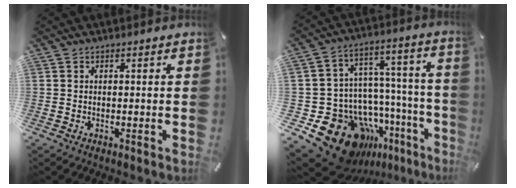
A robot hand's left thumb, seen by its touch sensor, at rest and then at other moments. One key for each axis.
{"total": 19.9, "fx": -12.7, "fy": 12.3, "fz": 9.2, "tx": -0.146, "ty": 0.030, "tz": -0.184}